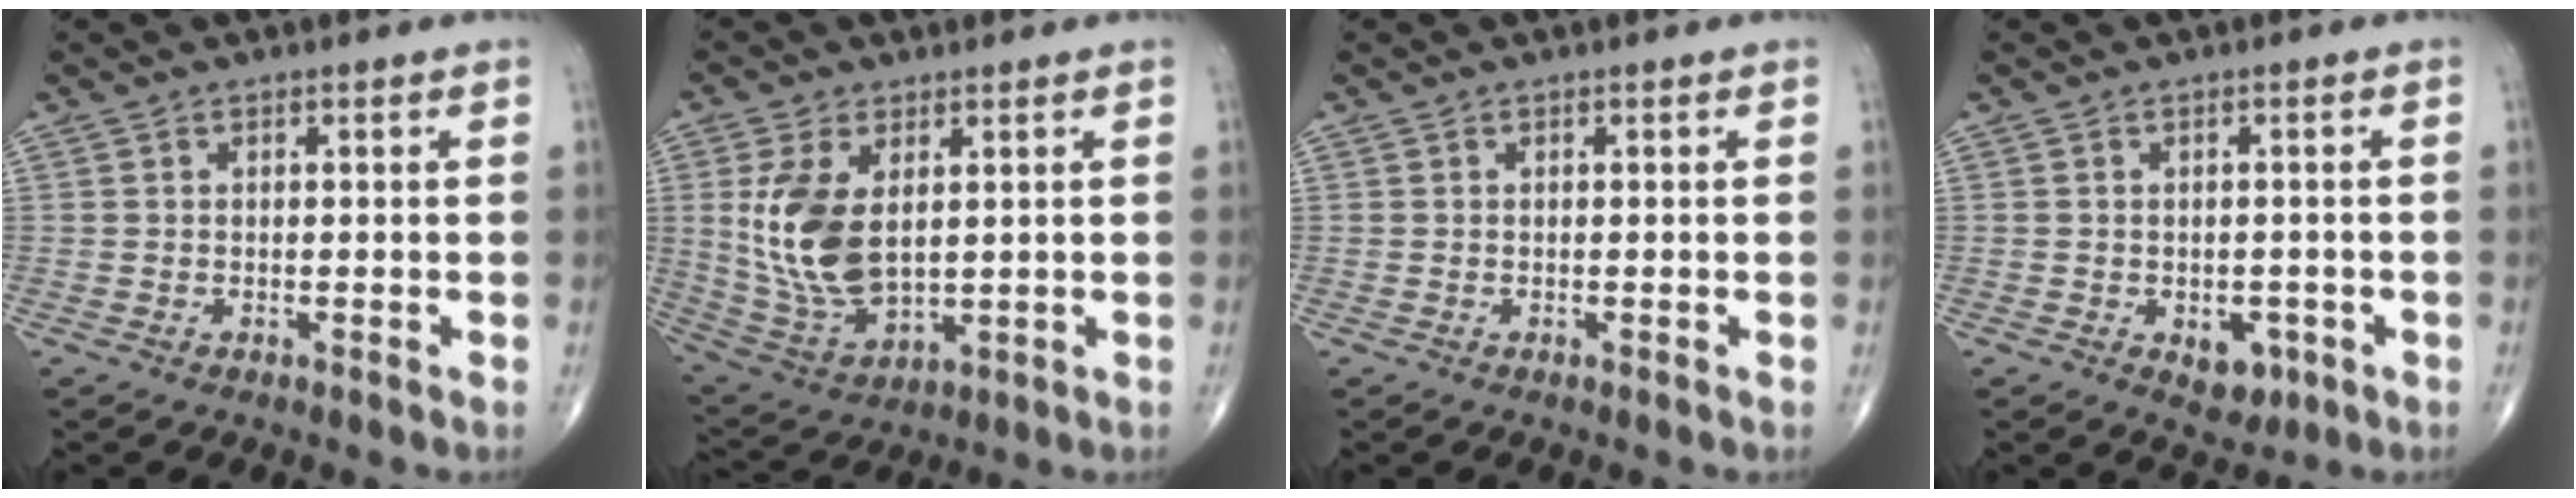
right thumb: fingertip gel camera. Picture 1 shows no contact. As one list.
[{"total": 13.3, "force": [2.4, 7.5, 10.7], "torque": [-0.212, -0.016, 0.063]}, {"total": 0.0}, {"total": 4.4, "force": [-1.6, 3.0, 2.8], "torque": [-0.016, 0.006, -0.013]}]